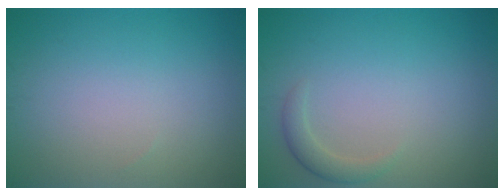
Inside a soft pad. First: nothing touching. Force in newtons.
{"total": 1.6, "press": 1.6, "slide": 0.1}